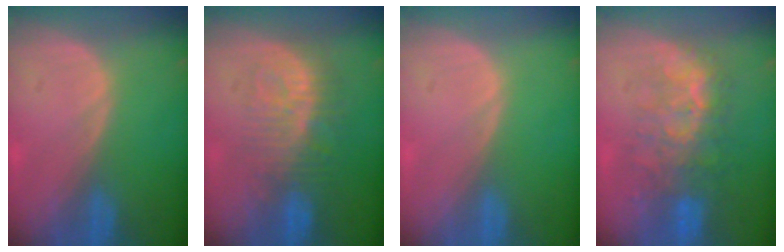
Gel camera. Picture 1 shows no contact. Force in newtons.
{"total": 9.4, "press": 8.5, "slide": 3.9}
{"total": 0.0}
{"total": 9.1, "press": 8.5, "slide": 3.1}